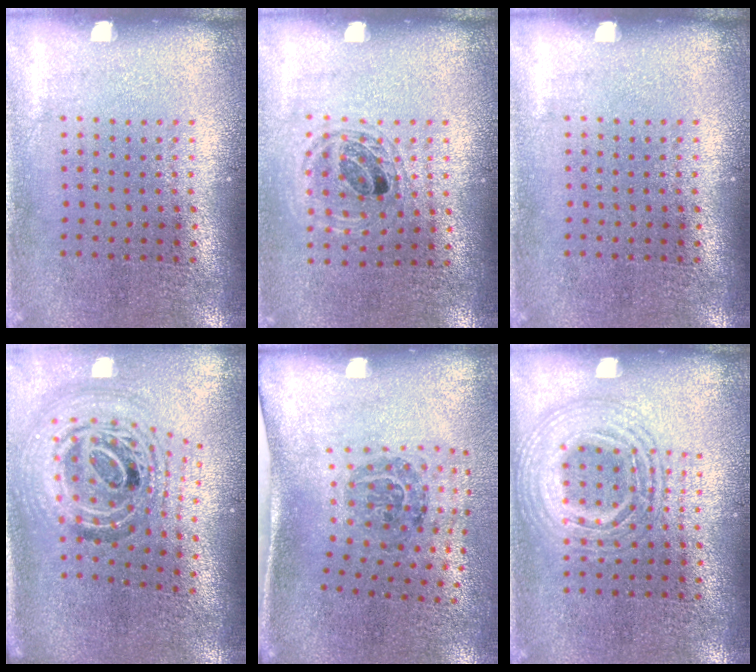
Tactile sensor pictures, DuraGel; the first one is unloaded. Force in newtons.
{"total": 1.1, "press": 1.0, "slide": 0.3}
{"total": 0.0}
{"total": 2.1, "press": 1.6, "slide": 1.3}
{"total": 1.8, "press": 1.2, "slide": 1.3}
{"total": 2.6, "press": 2.6, "slide": 0.3}